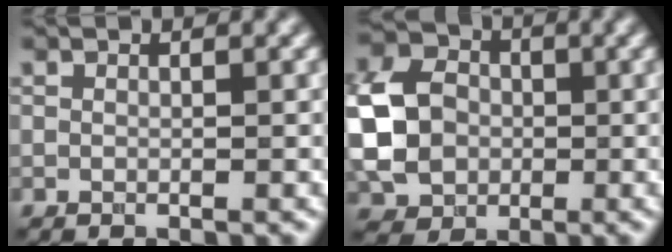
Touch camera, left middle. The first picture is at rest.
{"total": 7.4, "force": [-0.6, 6.0, 4.4], "torque": [-0.106, 0.009, -0.026]}